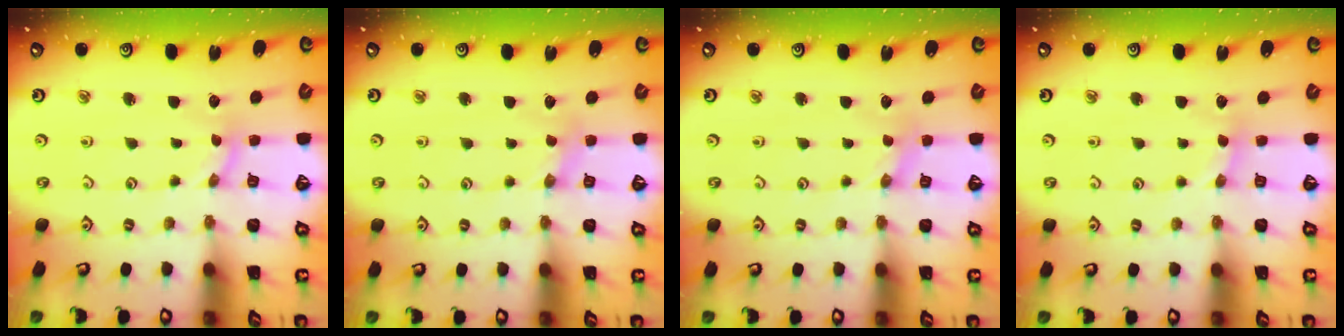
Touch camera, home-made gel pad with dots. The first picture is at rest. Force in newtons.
{"total": 2.5, "press": 2.4, "slide": 0.6}
{"total": 0.0}
{"total": 2.0, "press": 1.9, "slide": 0.4}